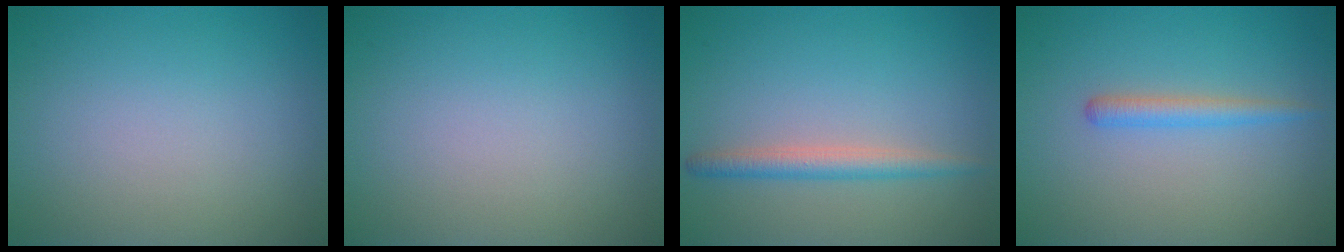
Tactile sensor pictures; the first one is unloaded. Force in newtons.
{"total": 0.0}
{"total": 2.3, "press": 2.3, "slide": 0.1}
{"total": 1.7, "press": 1.7, "slide": 0.2}